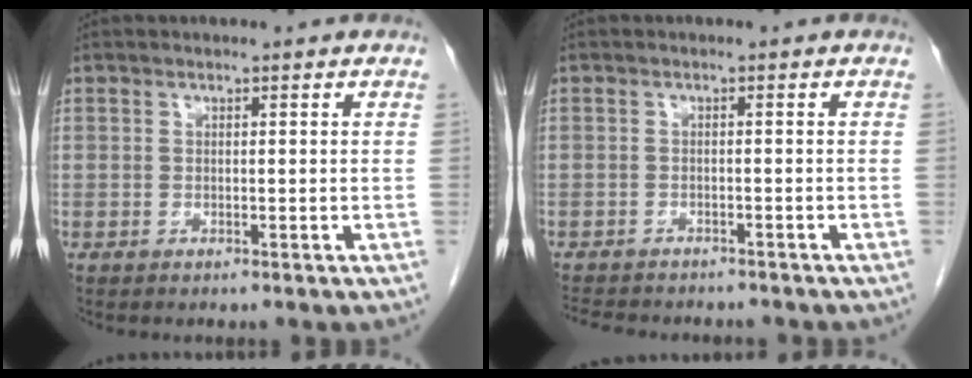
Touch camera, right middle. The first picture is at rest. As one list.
[{"total": 9.1, "force": [-8.0, 2.6, 3.3], "torque": [-0.059, -0.002, -0.108]}]